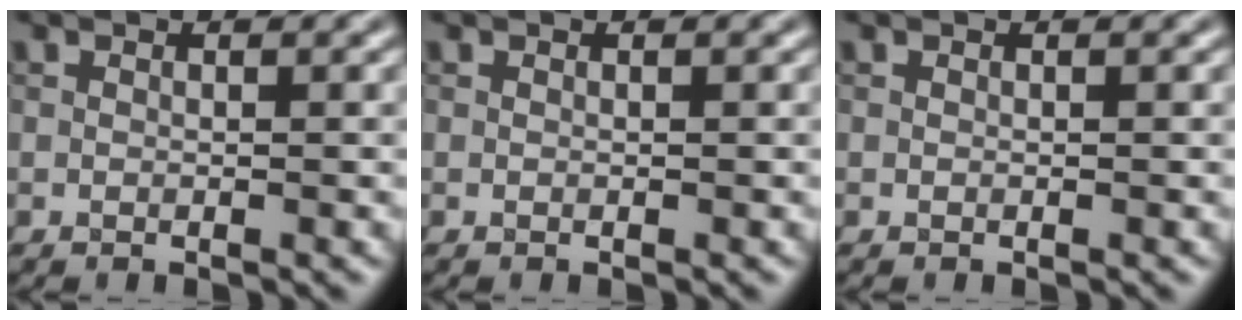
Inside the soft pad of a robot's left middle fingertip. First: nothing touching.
{"total": 0.0}
{"total": 0.0}